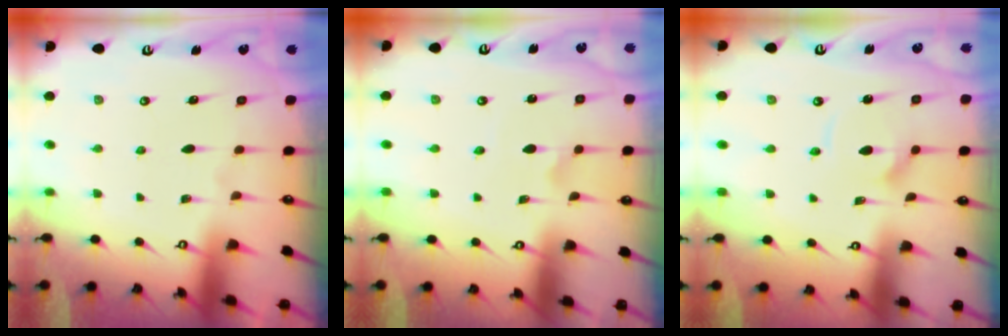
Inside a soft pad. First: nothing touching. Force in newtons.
{"total": 2.3, "press": 2.3, "slide": 0.1}
{"total": 6.5, "press": 6.5, "slide": 0.6}